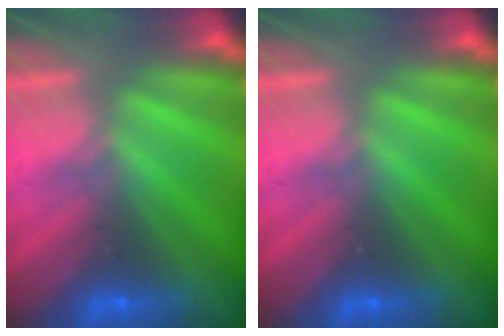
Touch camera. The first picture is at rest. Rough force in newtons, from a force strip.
{"total": 0.0}